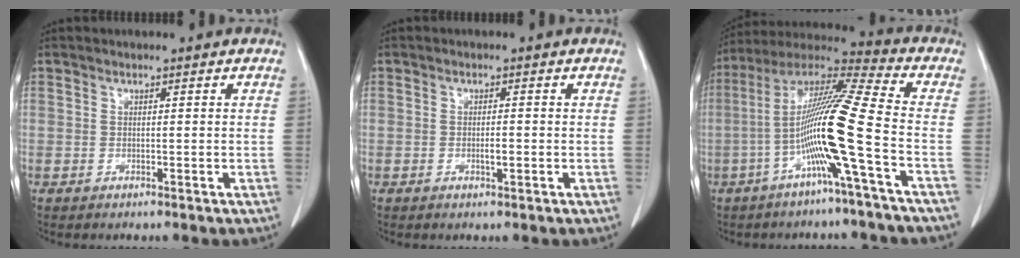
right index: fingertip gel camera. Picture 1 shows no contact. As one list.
[{"total": 1.7, "force": [-0.4, 0.3, 1.6], "torque": [-0.033, -0.002, -0.004]}, {"total": 15.4, "force": [-4.3, -1.9, 14.7], "torque": [-0.280, 0.004, -0.091]}]